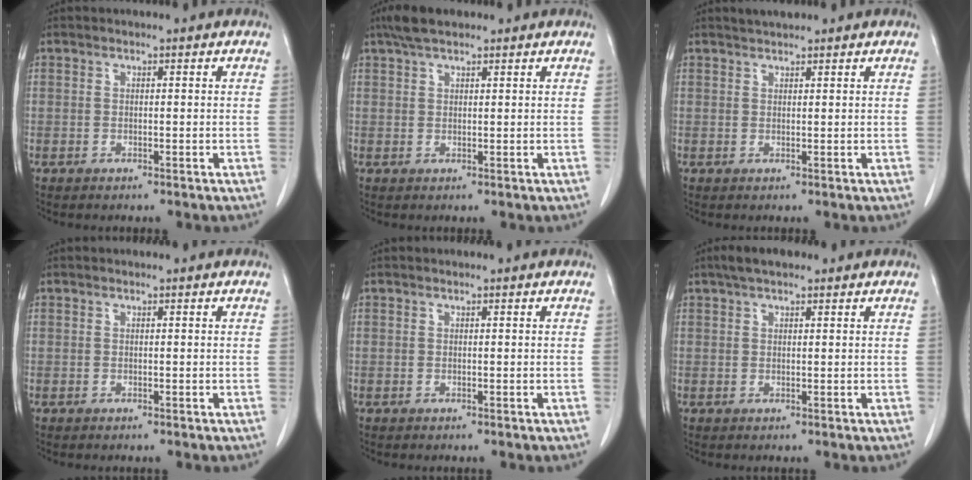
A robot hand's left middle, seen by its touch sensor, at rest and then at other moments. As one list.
[{"total": 4.1, "force": [3.1, 1.4, 2.2], "torque": [-0.048, 0.017, 0.057]}, {"total": 1.6, "force": [1.5, 0.3, 0.5], "torque": [-0.014, 0.009, 0.028]}, {"total": 0.0}, {"total": 0.0}, {"total": 3.6, "force": [2.6, 1.3, 2.1], "torque": [-0.043, 0.020, 0.044]}]